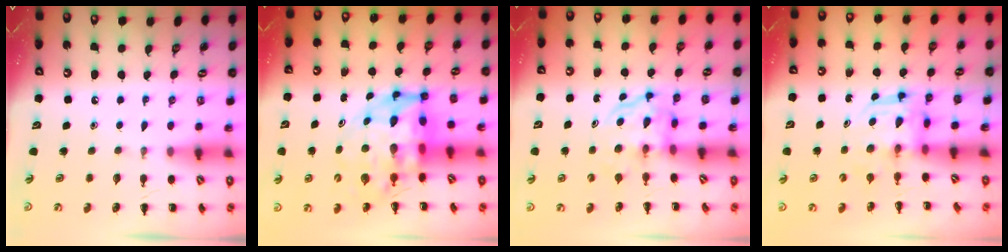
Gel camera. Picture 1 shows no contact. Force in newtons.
{"total": 9.6, "press": 9.2, "slide": 2.8}
{"total": 3.9, "press": 3.9, "slide": 0.2}
{"total": 3.0, "press": 3.0, "slide": 0.2}